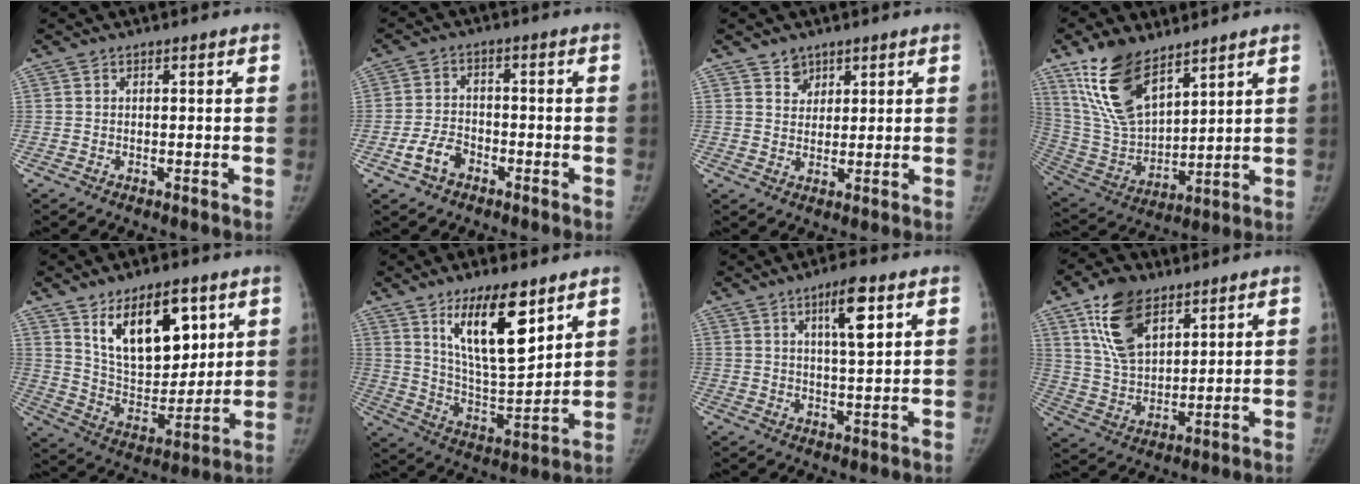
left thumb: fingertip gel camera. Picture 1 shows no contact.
{"total": 5.5, "force": [-2.9, 3.7, 2.9], "torque": [-0.052, 0.023, -0.054]}
{"total": 3.4, "force": [2.4, 2.4, 0.5], "torque": [0.014, -0.017, 0.039]}
{"total": 16.9, "force": [10.7, 7.7, 10.5], "torque": [-0.174, -0.051, 0.223]}
{"total": 17.6, "force": [8.7, 9.3, 12.2], "torque": [-0.146, -0.048, 0.164]}
{"total": 16.3, "force": [9.0, 5.4, 12.4], "torque": [-0.181, -0.059, 0.167]}
{"total": 7.4, "force": [3.4, 1.6, 6.3], "torque": [-0.097, -0.015, 0.055]}
{"total": 13.4, "force": [7.5, 7.3, 8.3], "torque": [-0.130, -0.030, 0.147]}